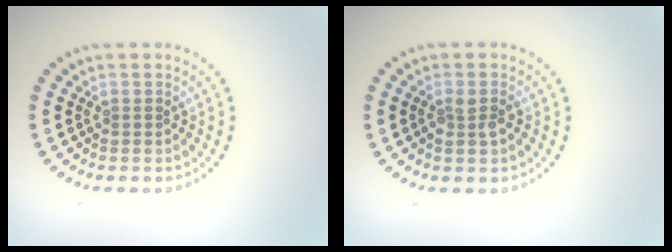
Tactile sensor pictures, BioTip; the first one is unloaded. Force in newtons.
{"total": 1.4, "press": 1.3, "slide": 0.4}